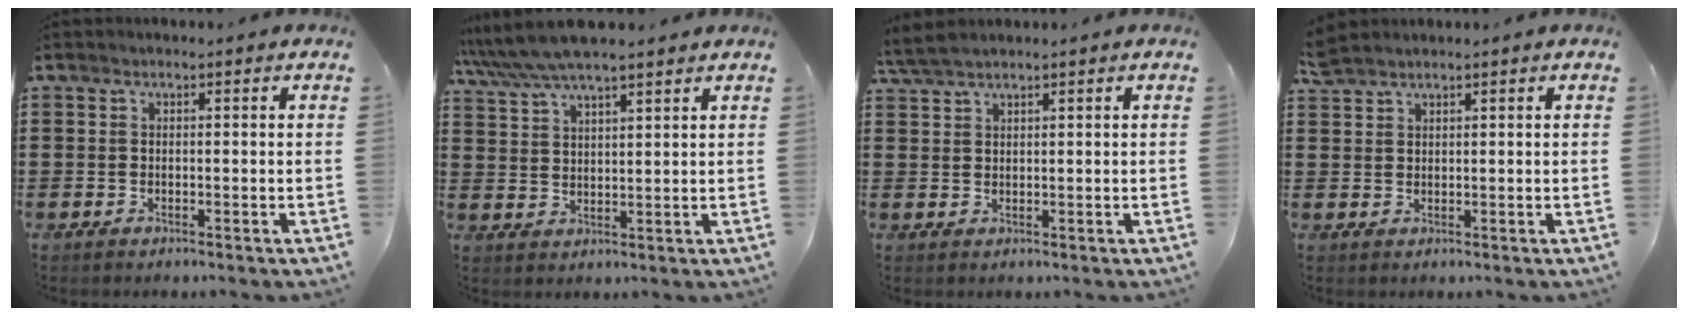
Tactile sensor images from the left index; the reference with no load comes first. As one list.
[{"total": 6.2, "force": [4.9, 0.2, 3.7], "torque": [-0.084, -0.010, 0.088]}, {"total": 2.7, "force": [2.3, 0.3, 1.4], "torque": [-0.033, 0.004, 0.045]}, {"total": 2.2, "force": [2.1, 0.4, 0.5], "torque": [-0.016, 0.002, 0.042]}]